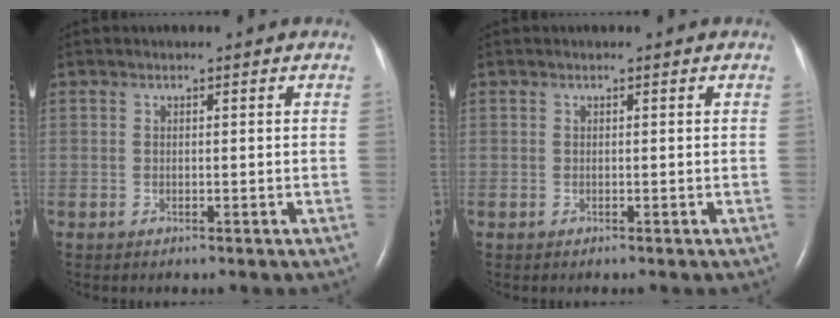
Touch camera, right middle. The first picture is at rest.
{"total": 0.0}